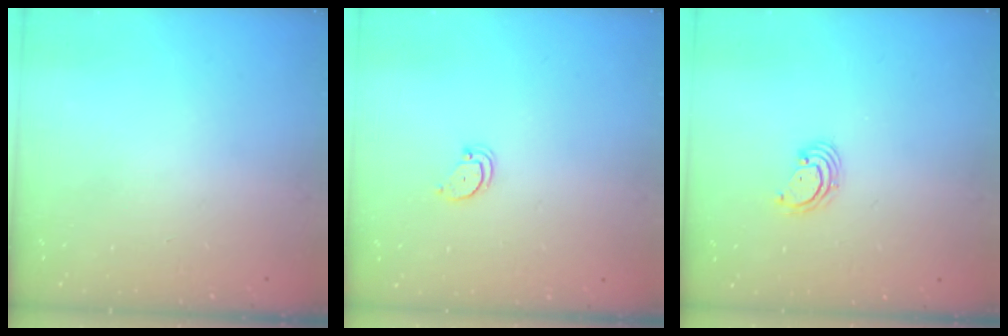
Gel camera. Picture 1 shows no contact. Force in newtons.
{"total": 2.4, "press": 2.4, "slide": 0.2}
{"total": 2.4, "press": 2.4, "slide": 0.2}